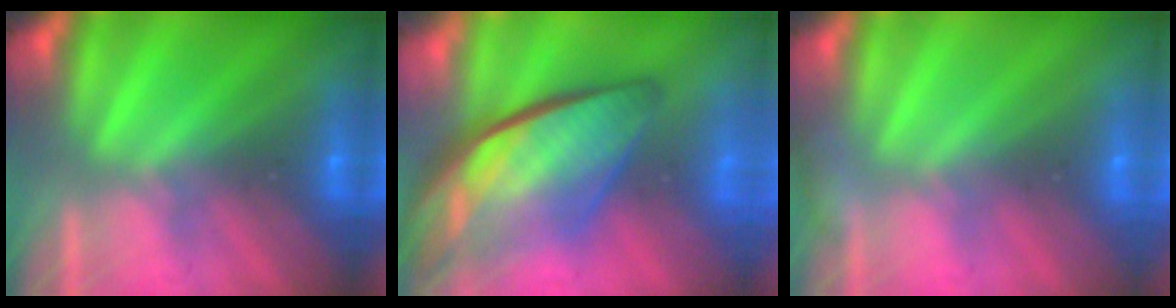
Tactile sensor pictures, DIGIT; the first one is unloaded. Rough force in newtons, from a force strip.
{"total": 7.7}
{"total": 2.3}